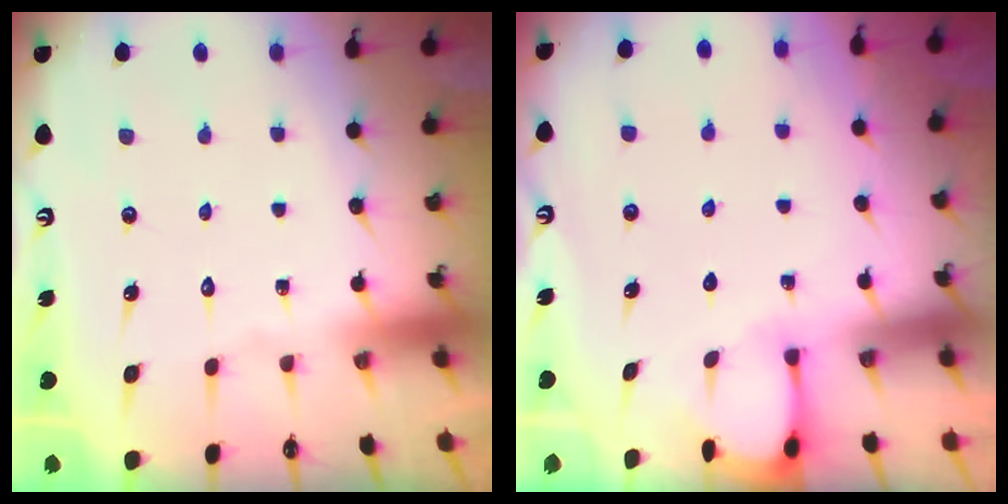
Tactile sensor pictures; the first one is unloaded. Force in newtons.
{"total": 2.3, "press": 2.3, "slide": 0.3}